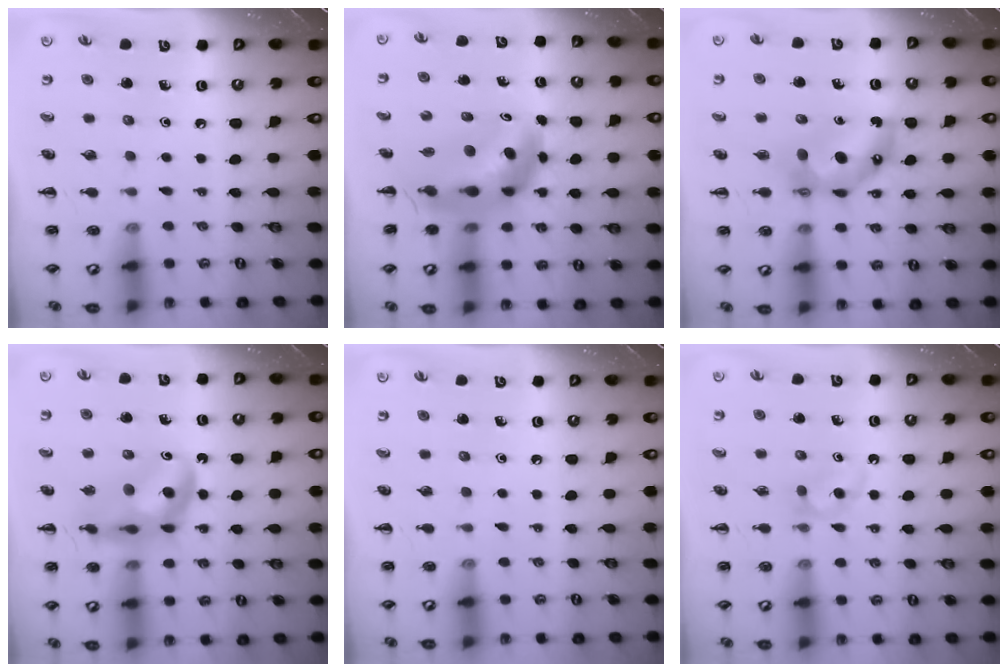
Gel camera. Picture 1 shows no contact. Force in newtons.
{"total": 10.7, "press": 10.2, "slide": 3.4}
{"total": 8.1, "press": 7.8, "slide": 1.9}
{"total": 12.6, "press": 12.0, "slide": 3.5}
{"total": 0.0}
{"total": 3.7, "press": 3.5, "slide": 1.1}